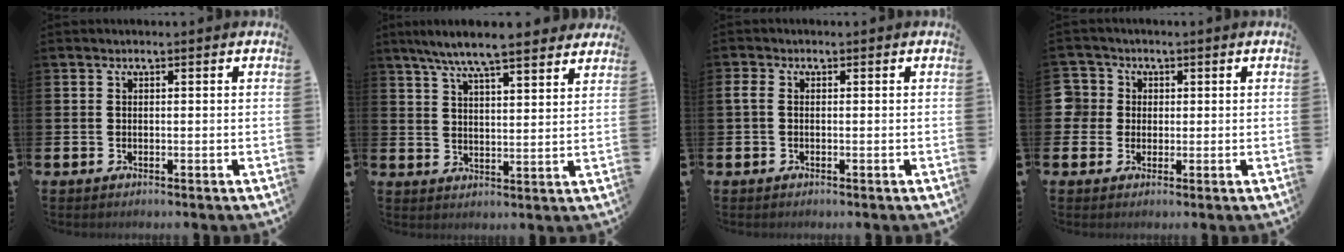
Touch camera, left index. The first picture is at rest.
{"total": 7.8, "force": [7.3, 0.7, 2.9], "torque": [-0.075, -0.032, 0.130]}
{"total": 1.0, "force": [-0.3, 0.6, 0.8], "torque": [-0.014, 0.001, -0.007]}
{"total": 3.7, "force": [0.9, 3.6, -0.2], "torque": [0.004, 0.004, 0.008]}